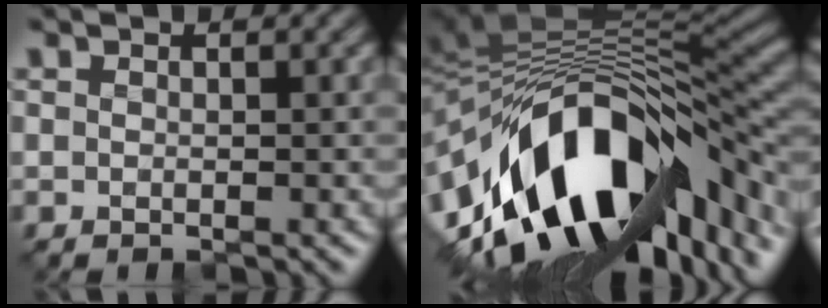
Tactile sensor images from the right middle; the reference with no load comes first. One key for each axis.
{"total": 16.8, "fx": -5.3, "fy": 9.0, "fz": 13.2, "tx": -0.235, "ty": -0.012, "tz": -0.083}